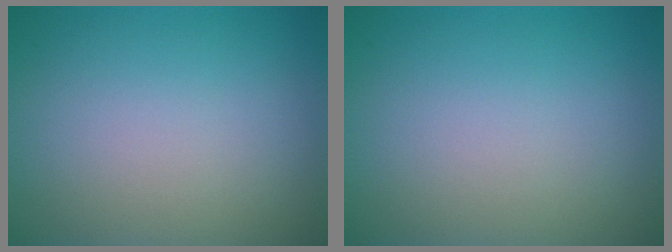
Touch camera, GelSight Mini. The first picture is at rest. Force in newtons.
{"total": 0.0}